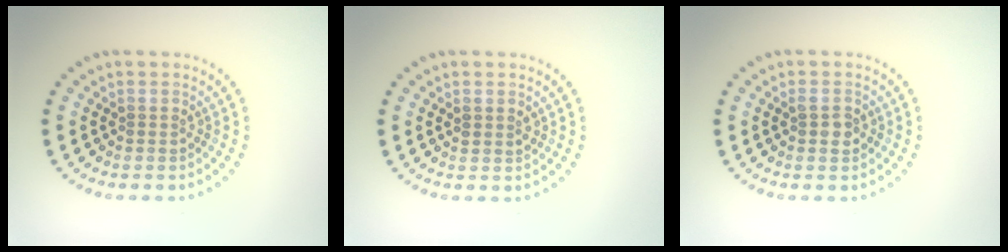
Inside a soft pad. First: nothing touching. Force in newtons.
{"total": 1.1, "press": 1.0, "slide": 0.4}
{"total": 1.3, "press": 1.2, "slide": 0.2}